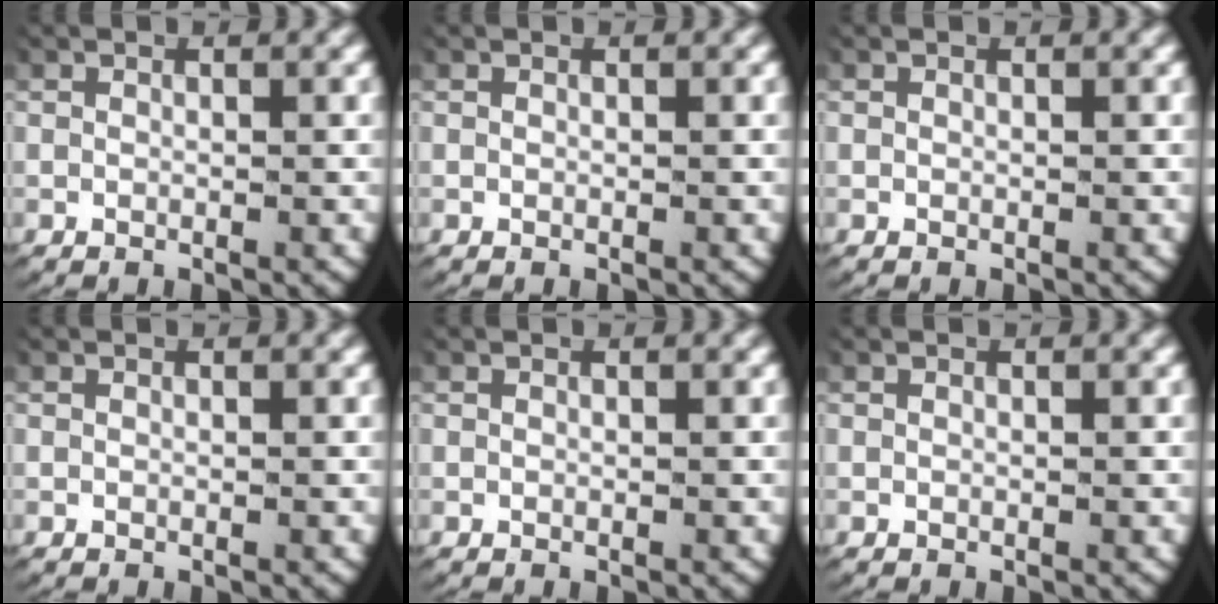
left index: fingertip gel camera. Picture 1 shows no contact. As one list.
[{"total": 0.0}, {"total": 0.0}, {"total": 0.0}, {"total": 0.0}, {"total": 0.0}]